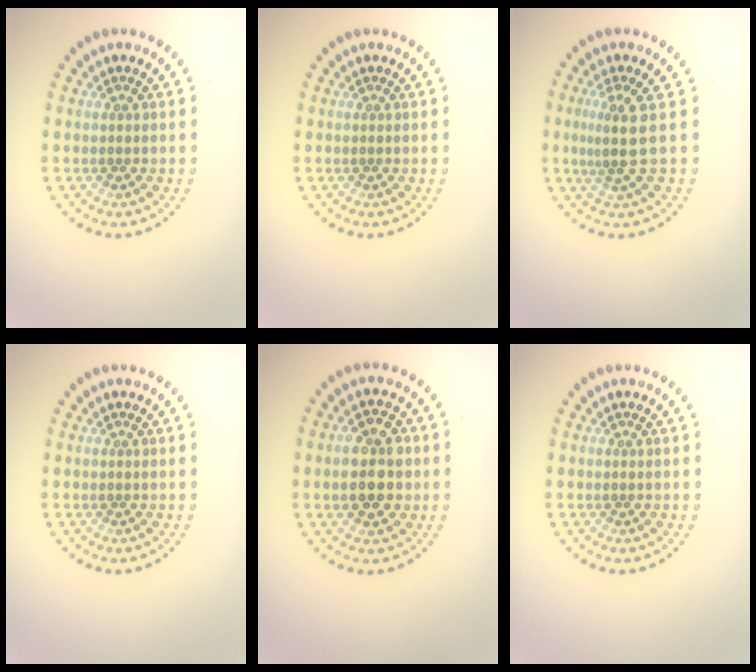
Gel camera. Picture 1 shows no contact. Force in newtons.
{"total": 0.0}
{"total": 2.9, "press": 2.0, "slide": 2.1}
{"total": 0.0}
{"total": 4.9, "press": 4.9, "slide": 0.2}
{"total": 0.0}